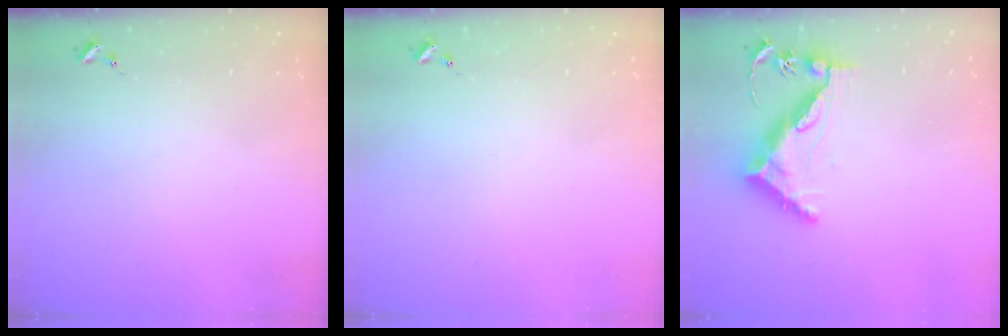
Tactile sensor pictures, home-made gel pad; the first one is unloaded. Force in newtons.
{"total": 0.0}
{"total": 12.8, "press": 12.8, "slide": 0.8}